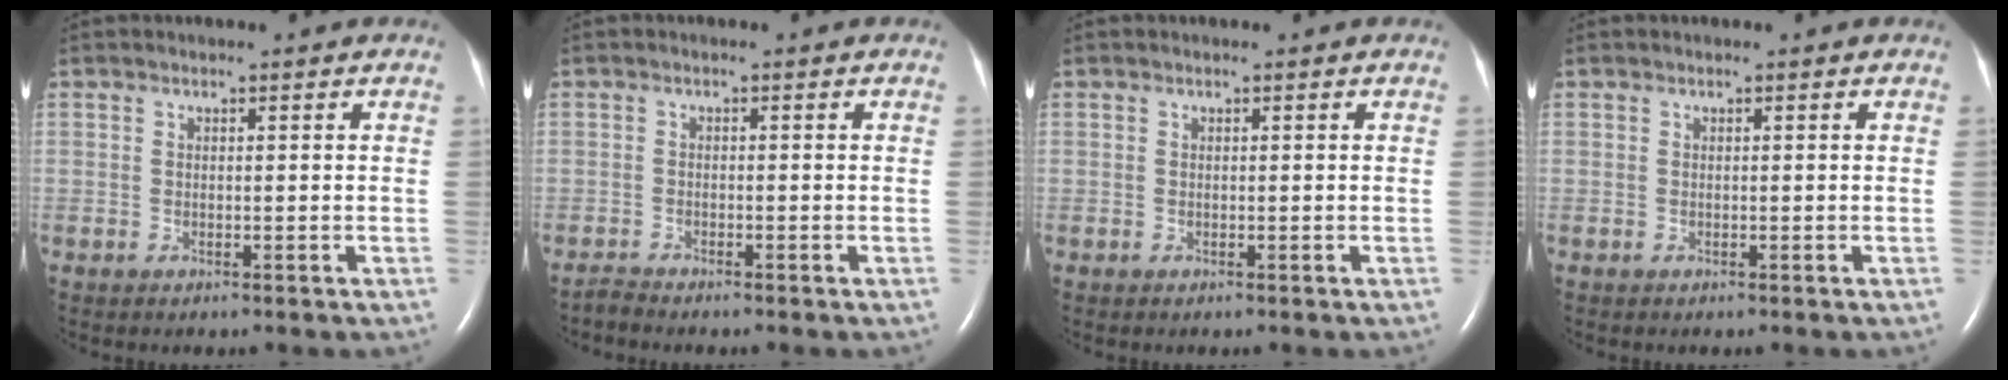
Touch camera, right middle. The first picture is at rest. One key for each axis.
{"total": 1.2, "fx": -1.2, "fy": -0.3, "fz": -0.1, "tx": -0.003, "ty": -0.008, "tz": -0.023}
{"total": 0.0}
{"total": 0.0}